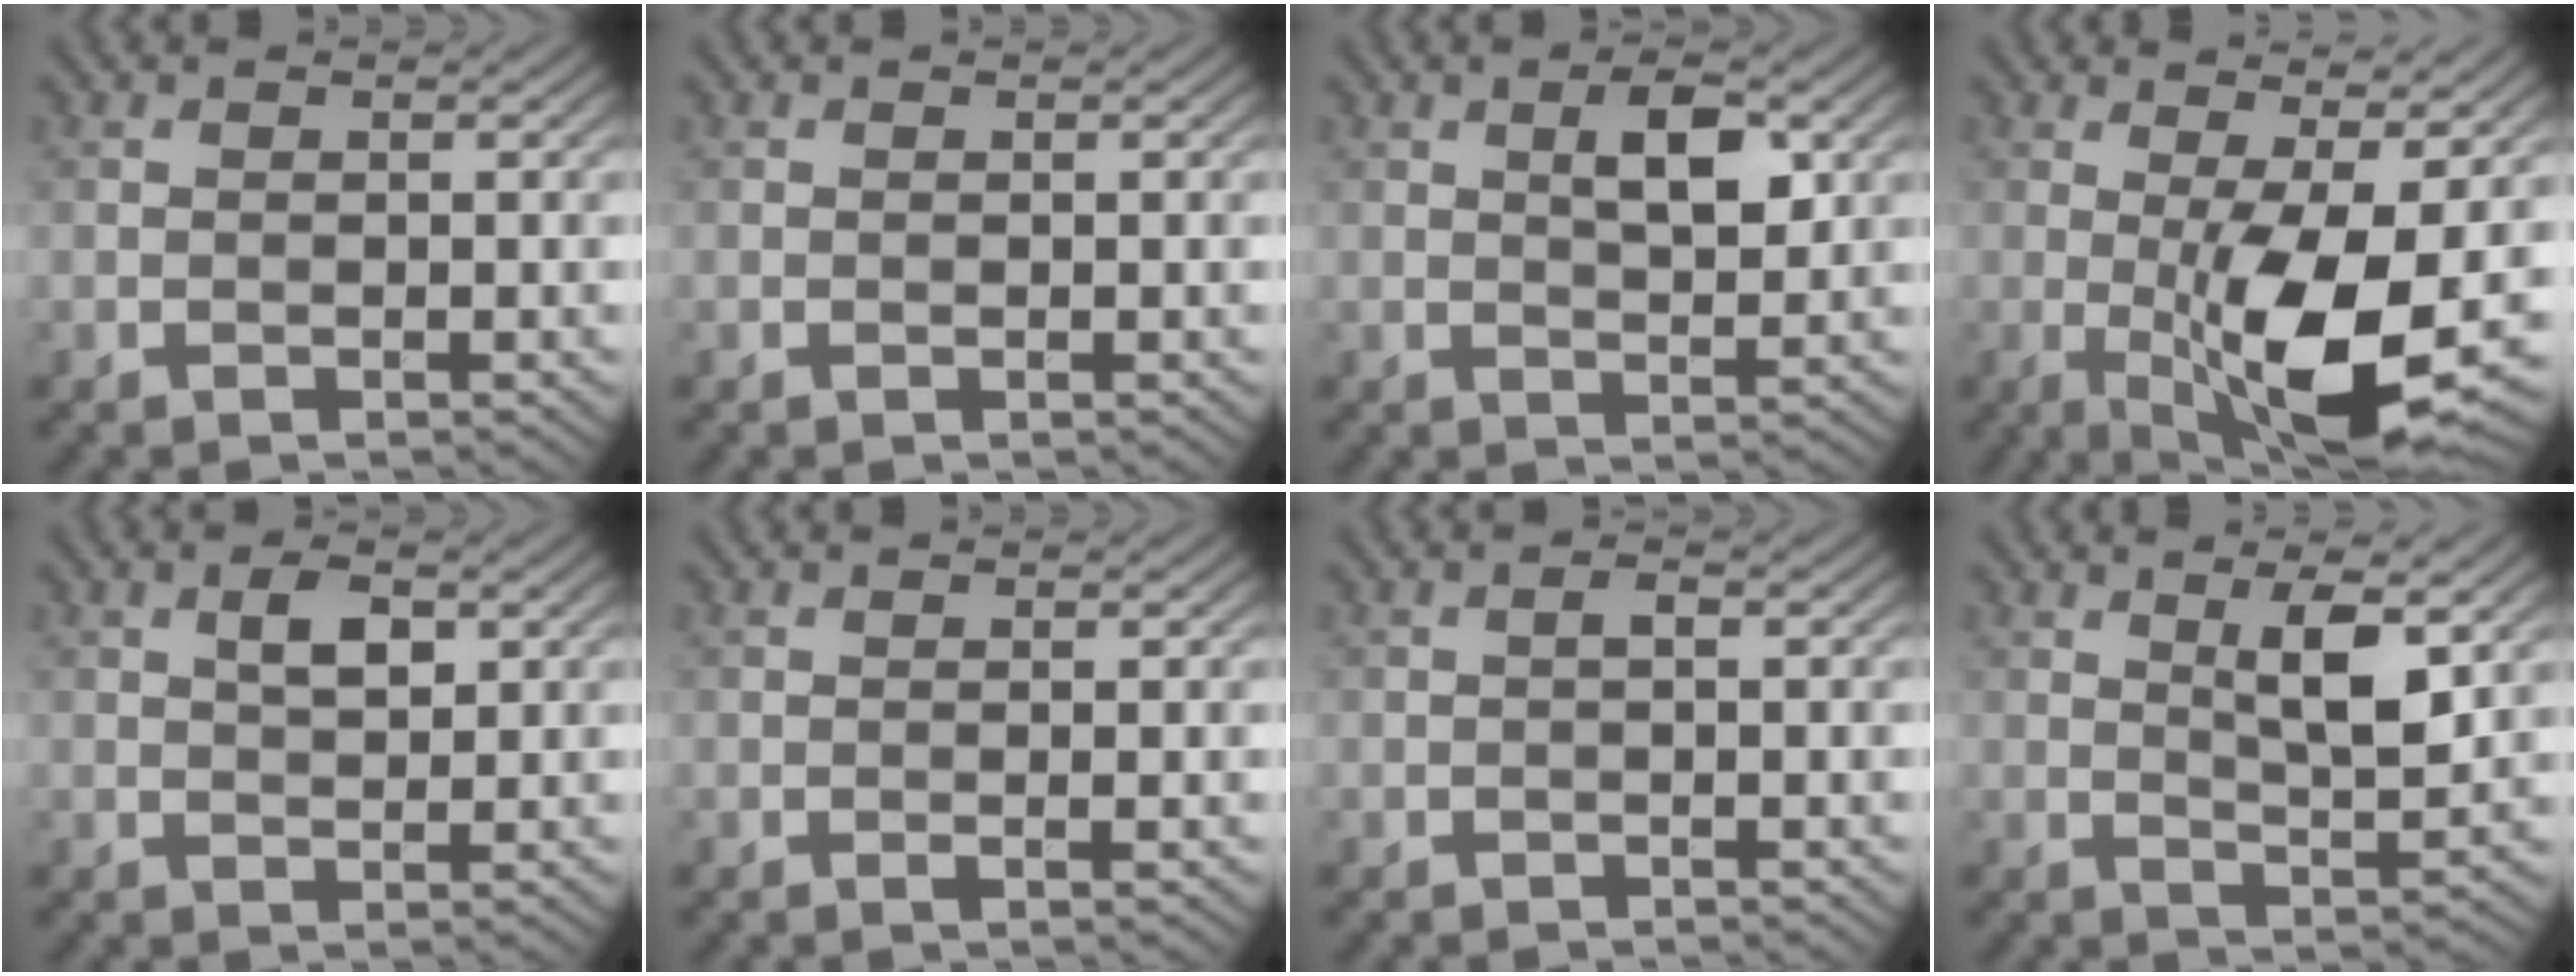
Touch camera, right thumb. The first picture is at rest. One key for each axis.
{"total": 0.0}
{"total": 4.6, "fx": 1.5, "fy": 1.9, "fz": 4.0, "tx": -0.073, "ty": -0.001, "tz": 0.027}
{"total": 11.1, "fx": -1.5, "fy": 3.0, "fz": 10.6, "tx": -0.188, "ty": -0.009, "tz": -0.020}
{"total": 2.9, "fx": 1.0, "fy": 1.4, "fz": 2.3, "tx": -0.043, "ty": 0.001, "tz": 0.018}
{"total": 0.7, "fx": -0.1, "fy": 0.1, "fz": 0.7, "tx": -0.015, "ty": -0.003, "tz": -0.003}
{"total": 0.7, "fx": -0.1, "fy": 0.2, "fz": 0.6, "tx": -0.012, "ty": 0.002, "tz": -0.003}
{"total": 5.9, "fx": 2.3, "fy": 1.6, "fz": 5.2, "tx": -0.097, "ty": -0.008, "tz": 0.044}